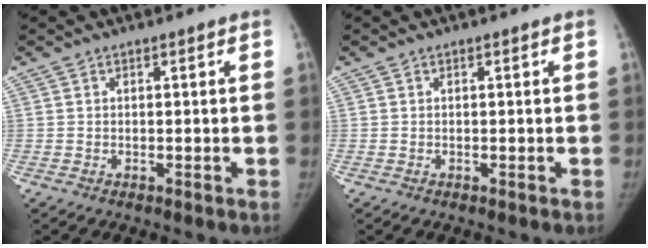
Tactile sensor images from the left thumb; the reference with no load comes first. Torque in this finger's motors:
{"motor_torque": [0.00, 0.00, 0.12, 0.09, 0.00]}